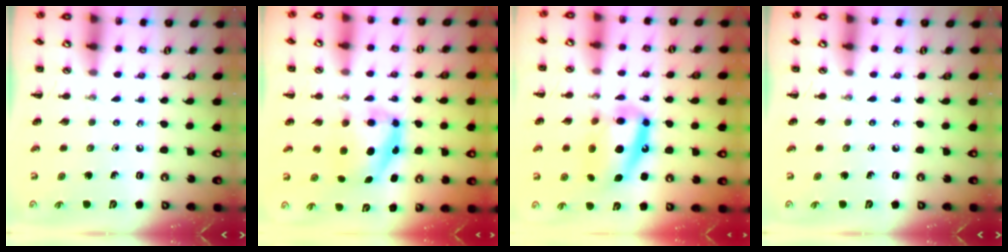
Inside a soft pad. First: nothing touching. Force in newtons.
{"total": 6.2, "press": 6.1, "slide": 1.0}
{"total": 15.5, "press": 14.8, "slide": 4.5}
{"total": 0.0}